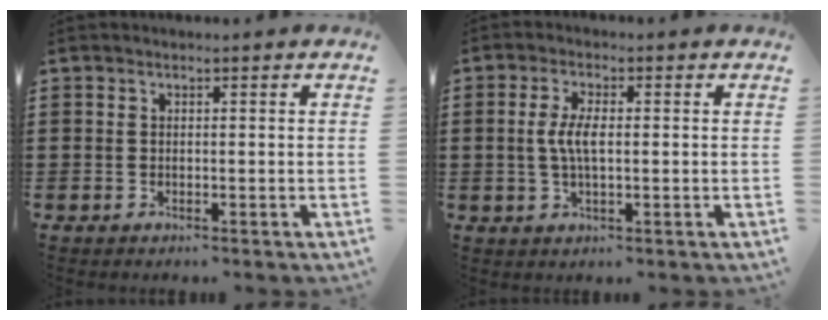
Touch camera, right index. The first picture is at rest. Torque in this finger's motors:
{"motor_torque": [1.19, 0.15, 0.28, 0.15]}